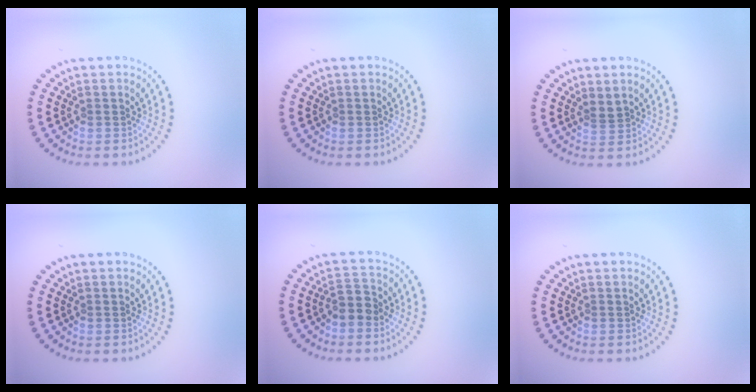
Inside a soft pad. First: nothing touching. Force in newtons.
{"total": 0.0}
{"total": 0.9, "press": 0.6, "slide": 0.7}
{"total": 0.0}
{"total": 2.0, "press": 1.8, "slide": 0.9}
{"total": 0.0}